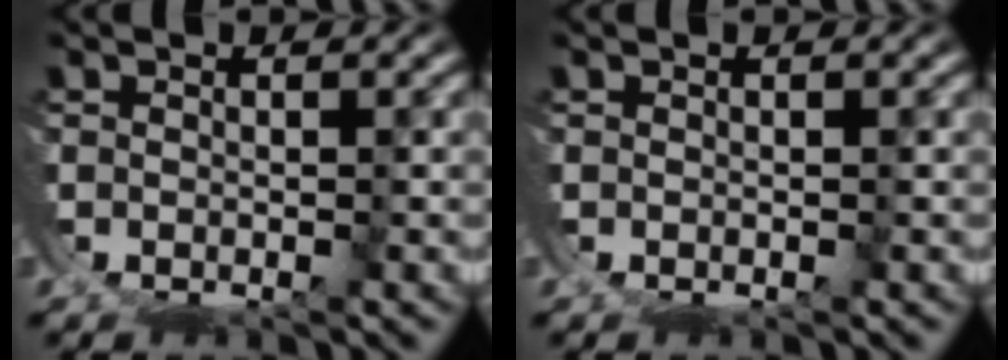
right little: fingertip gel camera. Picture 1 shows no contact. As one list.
[{"total": 0.0}]